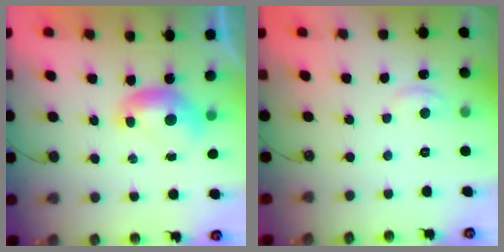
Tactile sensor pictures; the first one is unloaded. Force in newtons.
{"total": 3.0, "press": 2.9, "slide": 0.4}